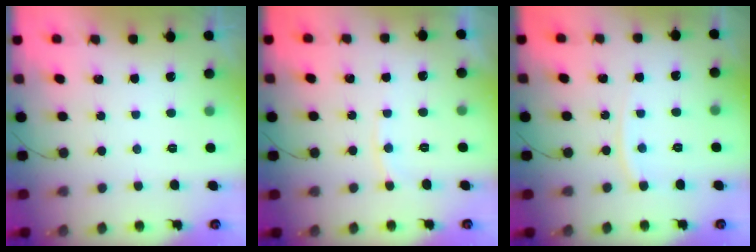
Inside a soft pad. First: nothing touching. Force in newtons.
{"total": 4.7, "press": 4.7, "slide": 0.6}
{"total": 5.7, "press": 5.6, "slide": 0.8}